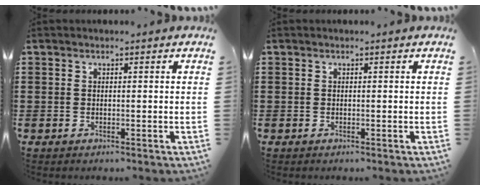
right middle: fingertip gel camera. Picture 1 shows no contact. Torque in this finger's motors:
{"motor_torque": [-0.08, 0.04, -0.01, 0.00]}